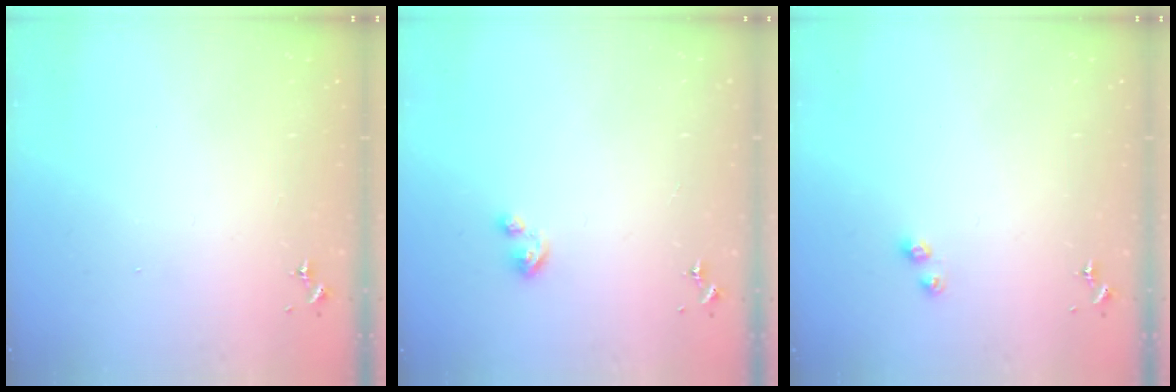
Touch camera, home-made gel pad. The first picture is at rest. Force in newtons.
{"total": 5.3, "press": 5.3, "slide": 0.5}
{"total": 3.4, "press": 3.4, "slide": 0.5}